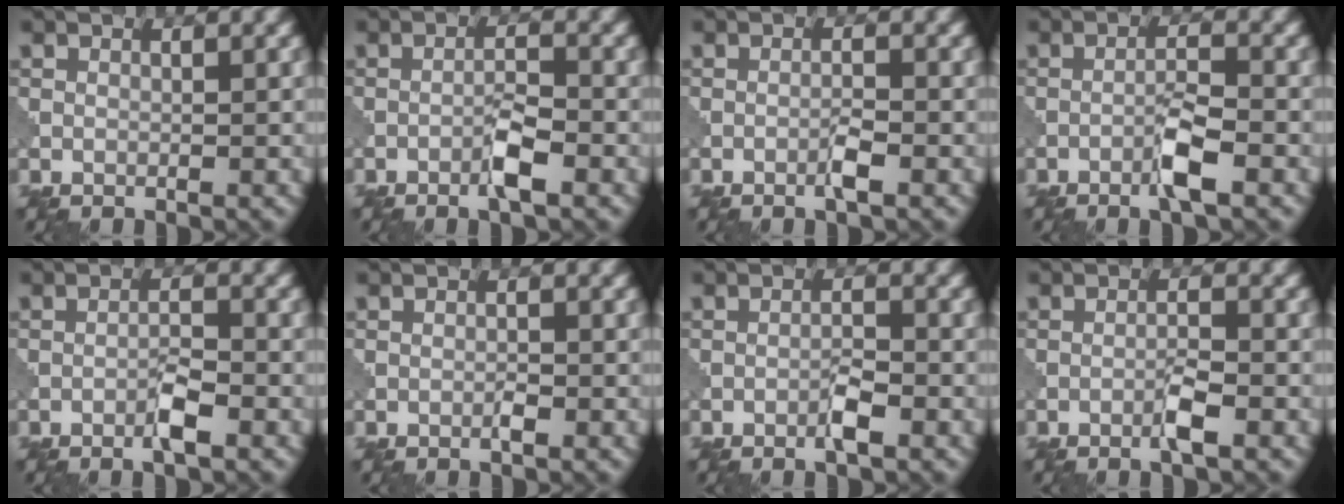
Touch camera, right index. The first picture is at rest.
{"total": 2.7, "force": [-1.4, 0.4, 2.2], "torque": [-0.040, 0.007, -0.029]}
{"total": 1.5, "force": [-0.8, 0.0, 1.3], "torque": [-0.024, 0.004, -0.018]}
{"total": 3.2, "force": [-1.7, 0.3, 2.6], "torque": [-0.048, 0.007, -0.035]}
{"total": 2.2, "force": [-1.2, 0.3, 1.8], "torque": [-0.033, 0.006, -0.024]}
{"total": 0.7, "force": [-0.4, 0.1, 0.6], "torque": [-0.012, 0.001, -0.009]}
{"total": 1.9, "force": [-1.0, 0.3, 1.5], "torque": [-0.028, 0.005, -0.021]}
{"total": 2.0, "force": [-1.0, 0.1, 1.7], "torque": [-0.031, 0.006, -0.022]}